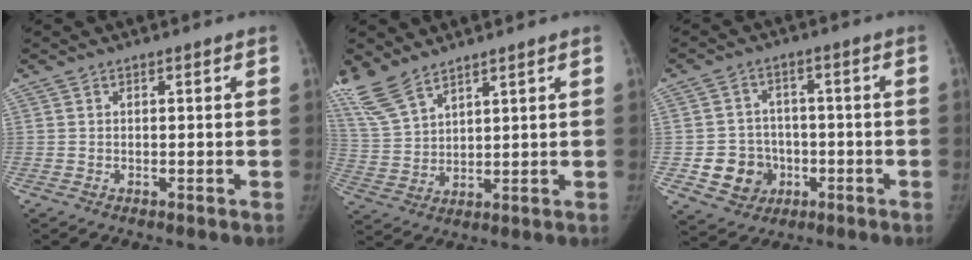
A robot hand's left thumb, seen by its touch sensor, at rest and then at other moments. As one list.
[{"total": 8.9, "force": [7.2, 3.1, 4.0], "torque": [-0.089, -0.022, 0.165]}, {"total": 9.4, "force": [-2.7, 8.3, 3.3], "torque": [-0.024, 0.019, -0.037]}]